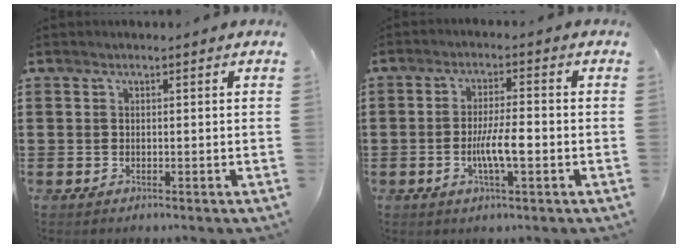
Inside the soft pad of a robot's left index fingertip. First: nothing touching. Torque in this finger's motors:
{"motor_torque": [0.55, 0.23, 0.41, 0.09]}